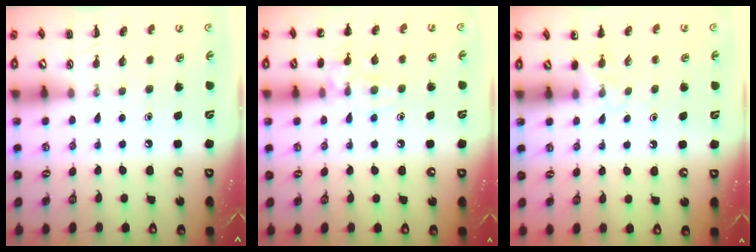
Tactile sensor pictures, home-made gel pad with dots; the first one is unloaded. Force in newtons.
{"total": 10.0, "press": 9.9, "slide": 1.1}
{"total": 4.6, "press": 4.3, "slide": 1.6}